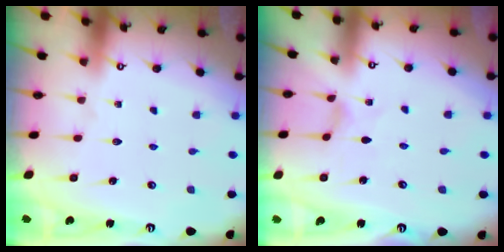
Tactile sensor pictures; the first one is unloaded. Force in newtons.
{"total": 0.6, "press": 0.5, "slide": 0.2}